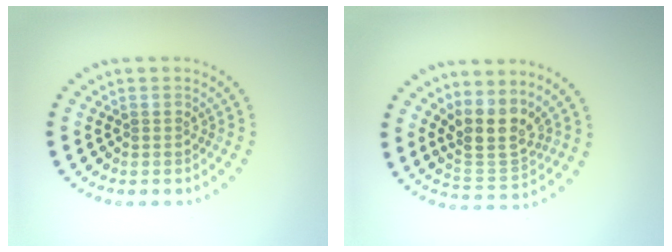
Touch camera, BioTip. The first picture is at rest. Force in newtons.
{"total": 3.7, "press": 3.1, "slide": 2.0}